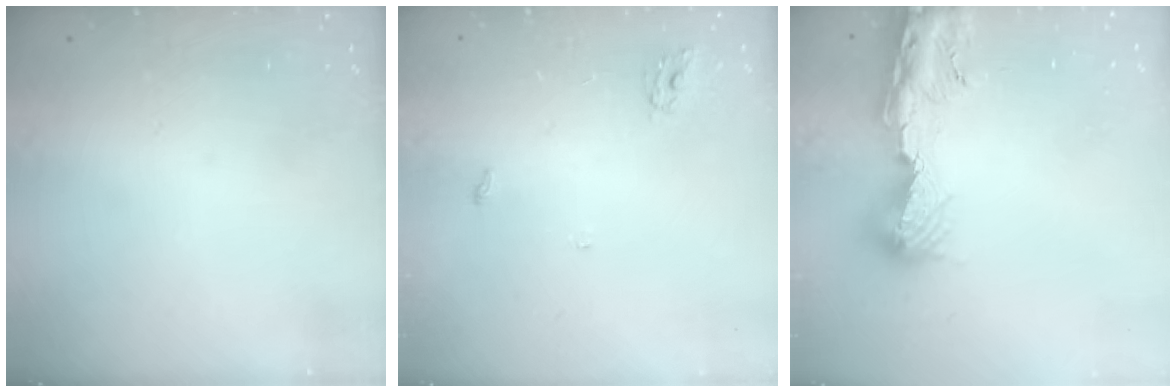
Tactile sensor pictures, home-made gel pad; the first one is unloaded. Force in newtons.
{"total": 3.4, "press": 3.3, "slide": 0.3}
{"total": 13.0, "press": 12.9, "slide": 1.3}